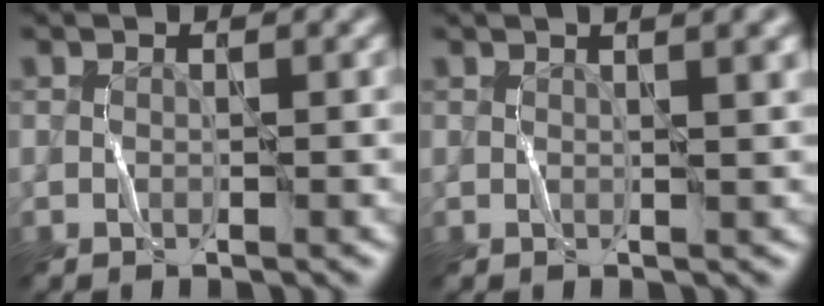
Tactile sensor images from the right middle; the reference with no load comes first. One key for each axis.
{"total": 3.1, "fx": 0.8, "fy": 1.2, "fz": 2.8, "tx": -0.016, "ty": 0.016, "tz": 0.001}